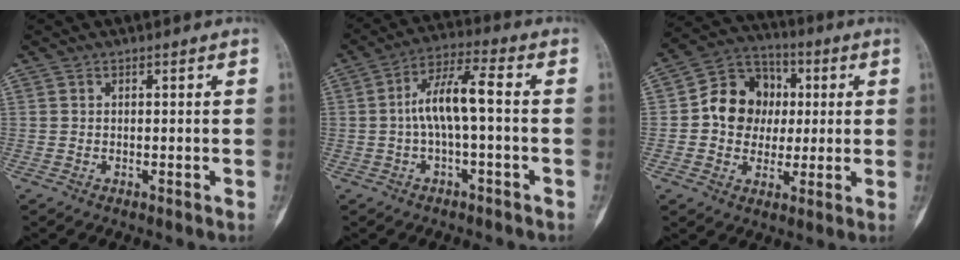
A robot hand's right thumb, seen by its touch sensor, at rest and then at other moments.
{"total": 8.8, "force": [-0.2, 2.4, 8.5], "torque": [-0.171, 0.035, -0.009]}
{"total": 12.6, "force": [1.1, 10.9, 6.3], "torque": [-0.055, 0.018, 0.010]}